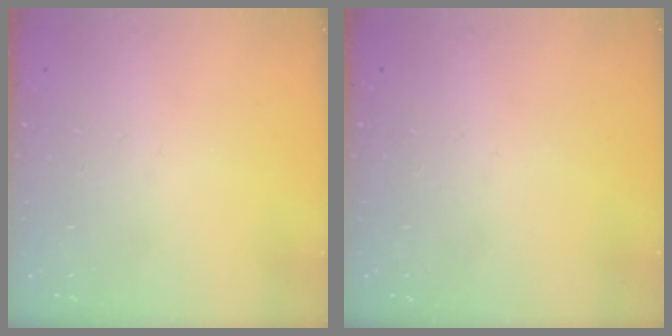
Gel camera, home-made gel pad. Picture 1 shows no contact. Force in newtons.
{"total": 0.0}